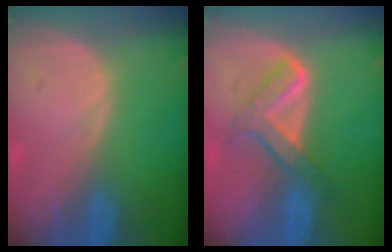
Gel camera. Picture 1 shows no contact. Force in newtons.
{"total": 5.4, "press": 5.4, "slide": 0.1}